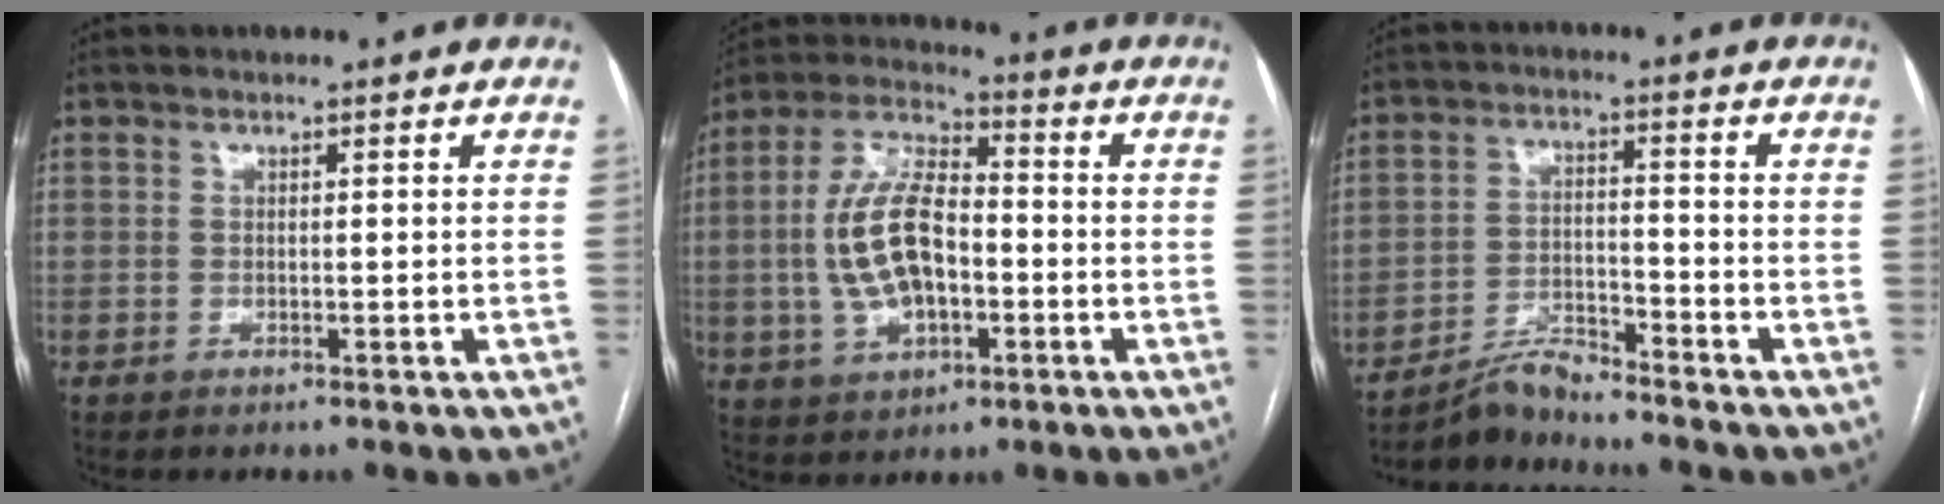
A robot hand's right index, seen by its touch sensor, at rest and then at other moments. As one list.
[{"total": 13.5, "force": [-1.6, 6.5, 11.7], "torque": [-0.251, 0.018, -0.027]}, {"total": 8.7, "force": [-8.2, -0.1, 3.2], "torque": [-0.065, -0.006, -0.153]}]